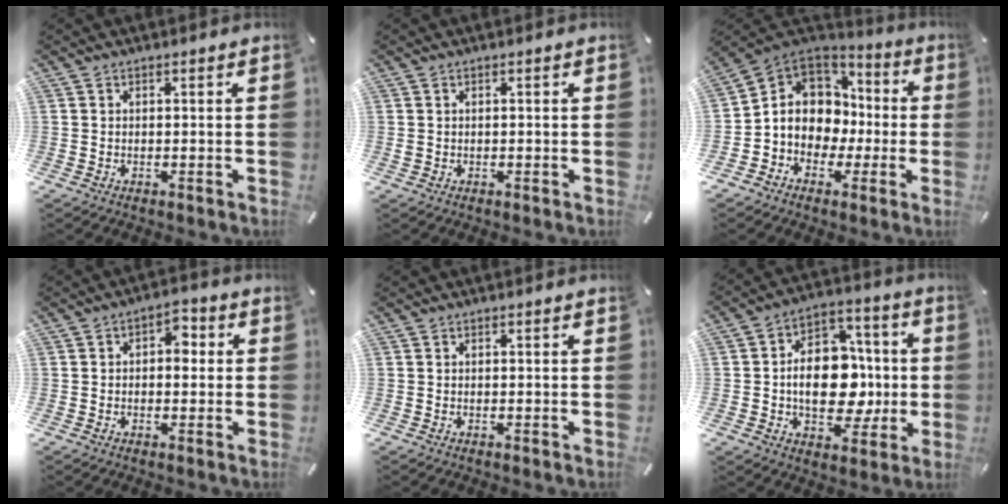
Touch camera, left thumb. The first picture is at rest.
{"total": 0.7, "force": [-0.1, 0.7, 0.3], "torque": [-0.004, 0.004, -0.004]}
{"total": 10.1, "force": [-2.0, 9.3, 3.4], "torque": [-0.080, 0.005, -0.029]}
{"total": 4.1, "force": [-0.7, 2.9, 2.8], "torque": [-0.031, 0.004, -0.021]}
{"total": 0.0}
{"total": 16.1, "force": [-1.8, 11.5, 11.0], "torque": [-0.189, 0.006, -0.026]}